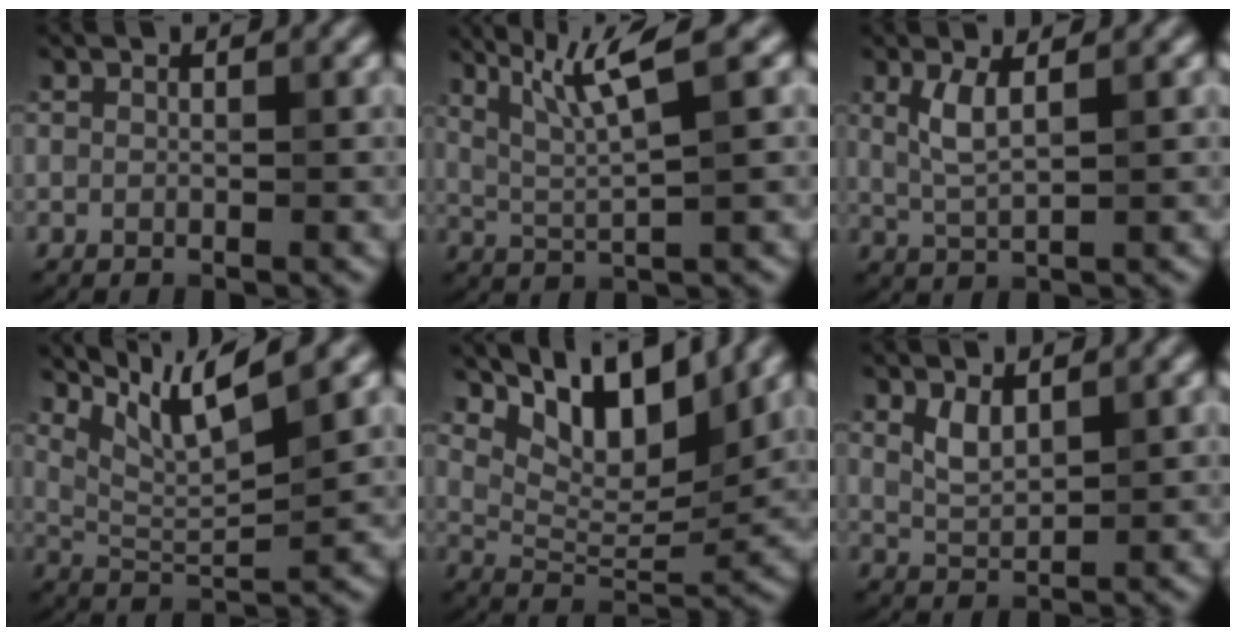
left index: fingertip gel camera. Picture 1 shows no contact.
{"total": 5.4, "force": [2.7, 0.8, 4.6], "torque": [-0.094, 0.009, 0.054]}
{"total": 2.6, "force": [0.7, 0.6, 2.4], "torque": [-0.057, -0.004, 0.016]}
{"total": 6.2, "force": [4.0, 1.0, 4.5], "torque": [-0.094, -0.001, 0.078]}
{"total": 7.9, "force": [4.8, 3.1, 5.4], "torque": [-0.090, -0.006, 0.082]}
{"total": 2.0, "force": [1.0, 0.8, 1.5], "torque": [-0.037, -0.006, 0.023]}